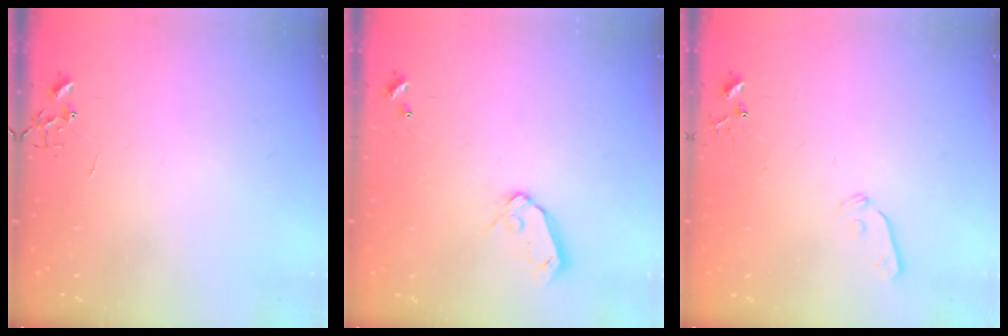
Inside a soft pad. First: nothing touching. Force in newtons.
{"total": 7.1, "press": 7.1, "slide": 0.8}
{"total": 5.9, "press": 5.8, "slide": 0.6}